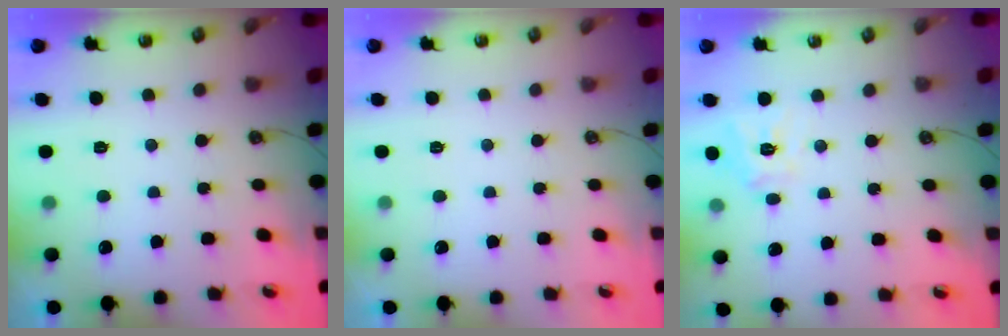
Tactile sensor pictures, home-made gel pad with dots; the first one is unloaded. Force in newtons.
{"total": 0.0}
{"total": 10.1, "press": 10.0, "slide": 0.9}